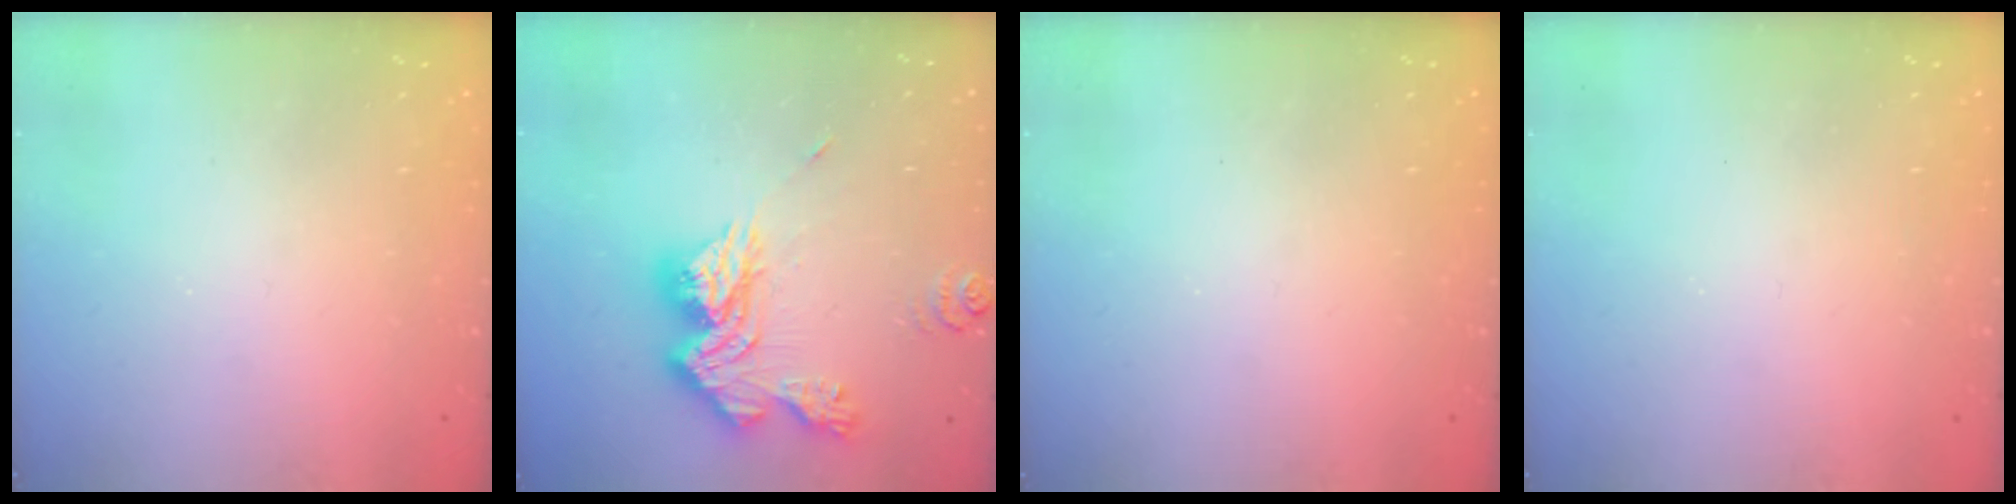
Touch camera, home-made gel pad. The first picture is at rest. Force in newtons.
{"total": 16.0, "press": 16.0, "slide": 1.5}
{"total": 0.0}
{"total": 0.0}